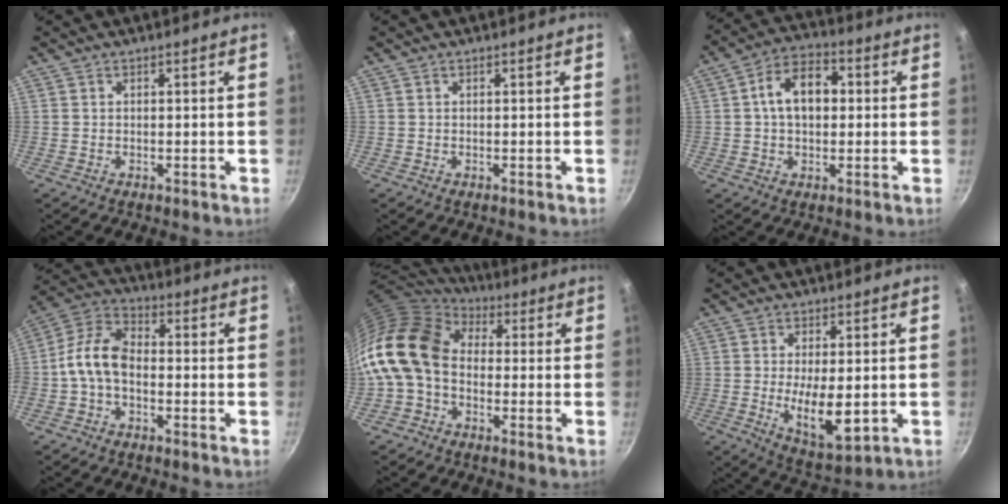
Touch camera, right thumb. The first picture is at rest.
{"total": 0.0}
{"total": 10.4, "force": [1.2, 6.8, 7.8], "torque": [-0.099, 0.024, 0.007]}
{"total": 9.3, "force": [-1.9, 5.6, 7.2], "torque": [-0.138, 0.041, -0.053]}
{"total": 15.6, "force": [-0.4, 11.4, 10.6], "torque": [-0.195, 0.032, -0.028]}
{"total": 10.2, "force": [-1.0, 4.3, 9.2], "torque": [-0.151, -0.017, -0.004]}